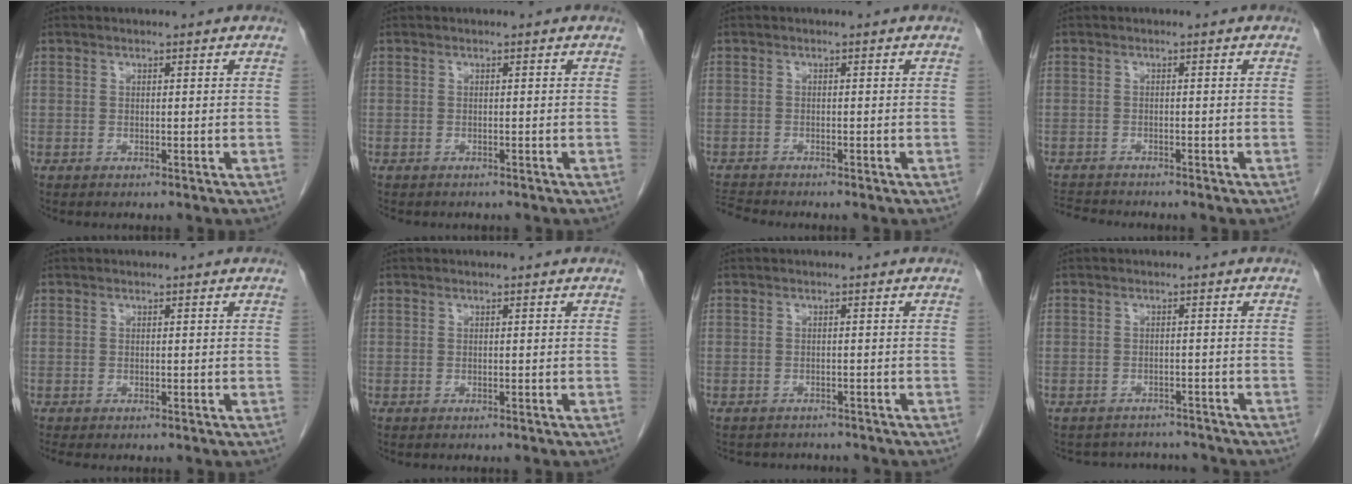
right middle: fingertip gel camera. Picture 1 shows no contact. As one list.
[{"total": 1.9, "force": [-1.7, 0.8, 0.5], "torque": [-0.014, -0.003, -0.021]}, {"total": 2.4, "force": [-2.3, -0.6, -0.2], "torque": [-0.004, -0.018, -0.044]}, {"total": 3.9, "force": [-3.8, 0.2, 0.6], "torque": [-0.009, -0.015, -0.066]}, {"total": 1.0, "force": [-0.9, 0.2, 0.4], "torque": [-0.009, -0.003, -0.014]}, {"total": 0.9, "force": [-0.8, 0.2, 0.4], "torque": [-0.004, -0.001, -0.010]}, {"total": 4.7, "force": [-4.3, 1.9, 0.3], "torque": [-0.003, 0.002, -0.056]}, {"total": 6.6, "force": [-6.2, 2.3, -0.2], "torque": [0.006, 0.020, -0.078]}]